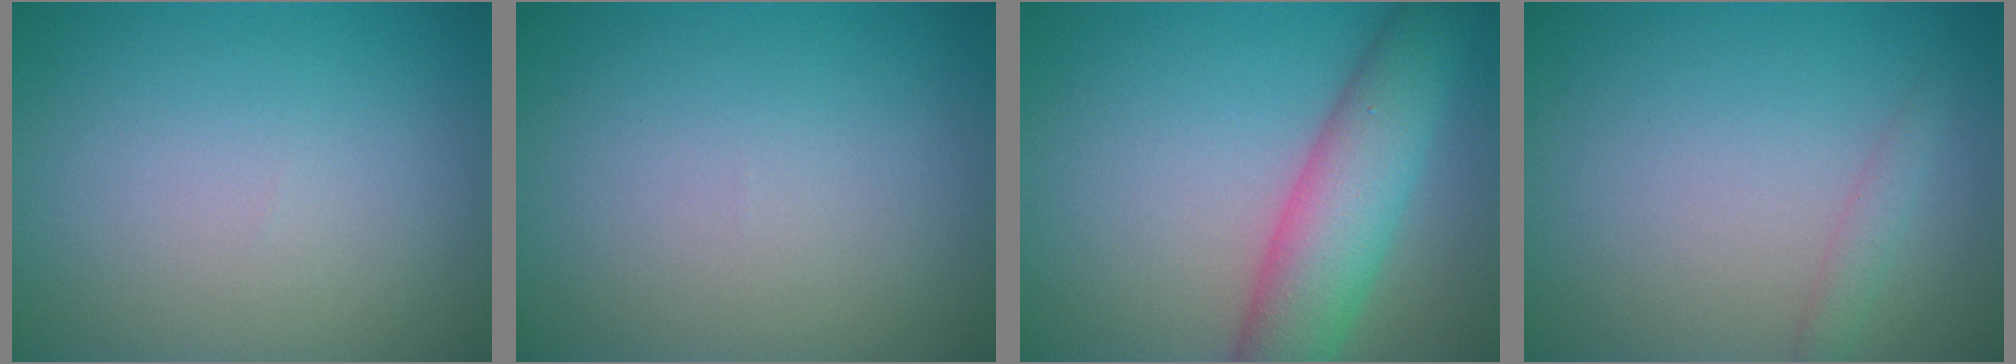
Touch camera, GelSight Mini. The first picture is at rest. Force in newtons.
{"total": 0.0}
{"total": 7.2, "press": 7.2, "slide": 0.3}
{"total": 1.2, "press": 1.2, "slide": 0.2}